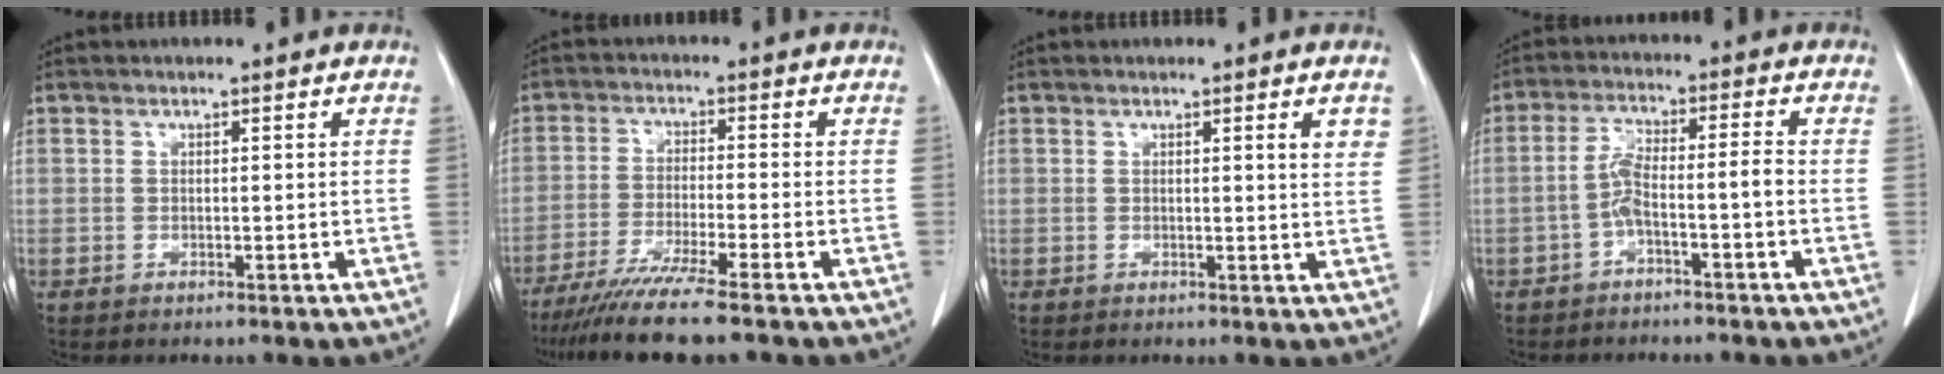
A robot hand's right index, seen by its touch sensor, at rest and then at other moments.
{"total": 10.1, "force": [-8.0, -0.8, 6.2], "torque": [-0.096, -0.030, -0.131]}
{"total": 2.8, "force": [1.3, 0.1, 2.4], "torque": [-0.030, -0.005, 0.013]}
{"total": 5.1, "force": [-2.1, 0.3, 4.7], "torque": [-0.095, 0.025, -0.036]}